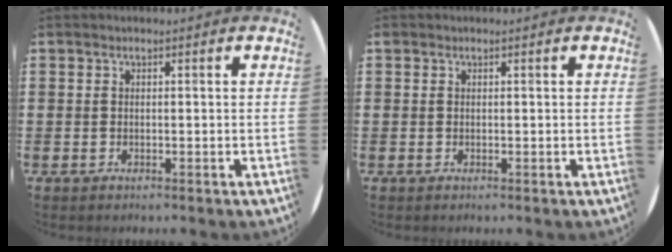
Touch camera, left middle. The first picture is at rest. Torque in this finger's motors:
{"motor_torque": [0.09, -0.06, -0.01, -0.01]}